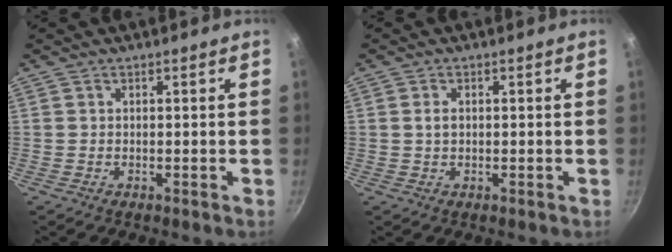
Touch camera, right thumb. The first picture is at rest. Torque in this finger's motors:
{"motor_torque": [-0.13, -0.07, 0.05, -0.16, 0.01]}